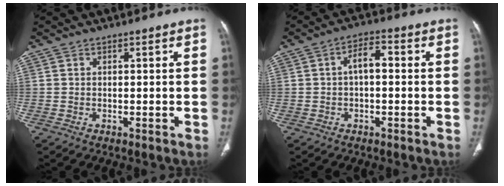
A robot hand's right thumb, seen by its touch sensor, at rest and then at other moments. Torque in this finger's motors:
{"motor_torque": [2.23, 2.78, 0.73, -0.53, 0.06]}